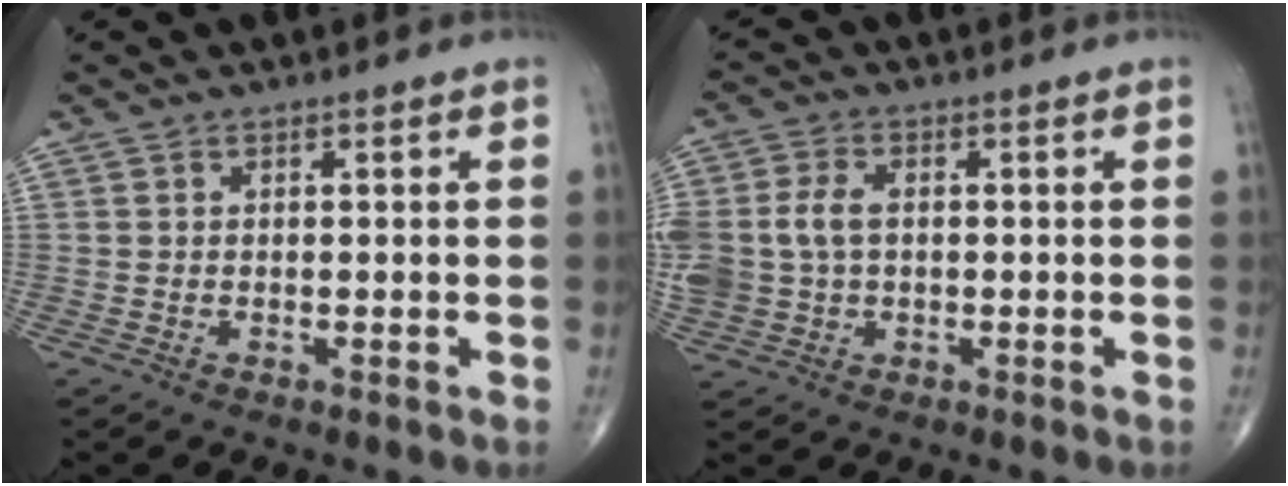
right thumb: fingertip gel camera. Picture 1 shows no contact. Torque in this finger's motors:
{"motor_torque": [1.17, 1.43, 0.98, -0.14, 0.32]}